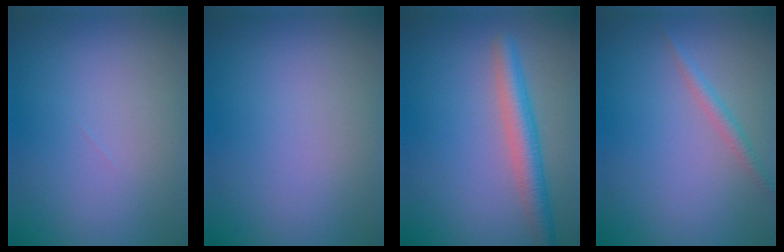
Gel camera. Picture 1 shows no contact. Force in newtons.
{"total": 0.0}
{"total": 3.9, "press": 3.9, "slide": 0.1}
{"total": 1.4, "press": 1.4, "slide": 0.0}